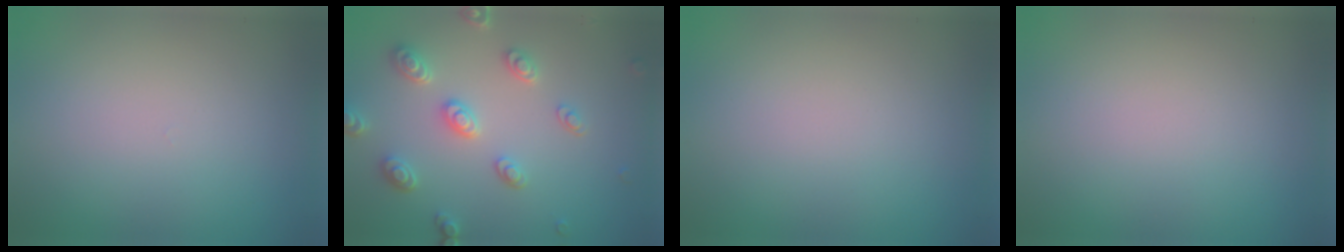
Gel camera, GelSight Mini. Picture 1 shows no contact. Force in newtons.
{"total": 4.4, "press": 3.6, "slide": 2.5}
{"total": 0.0}
{"total": 0.0}